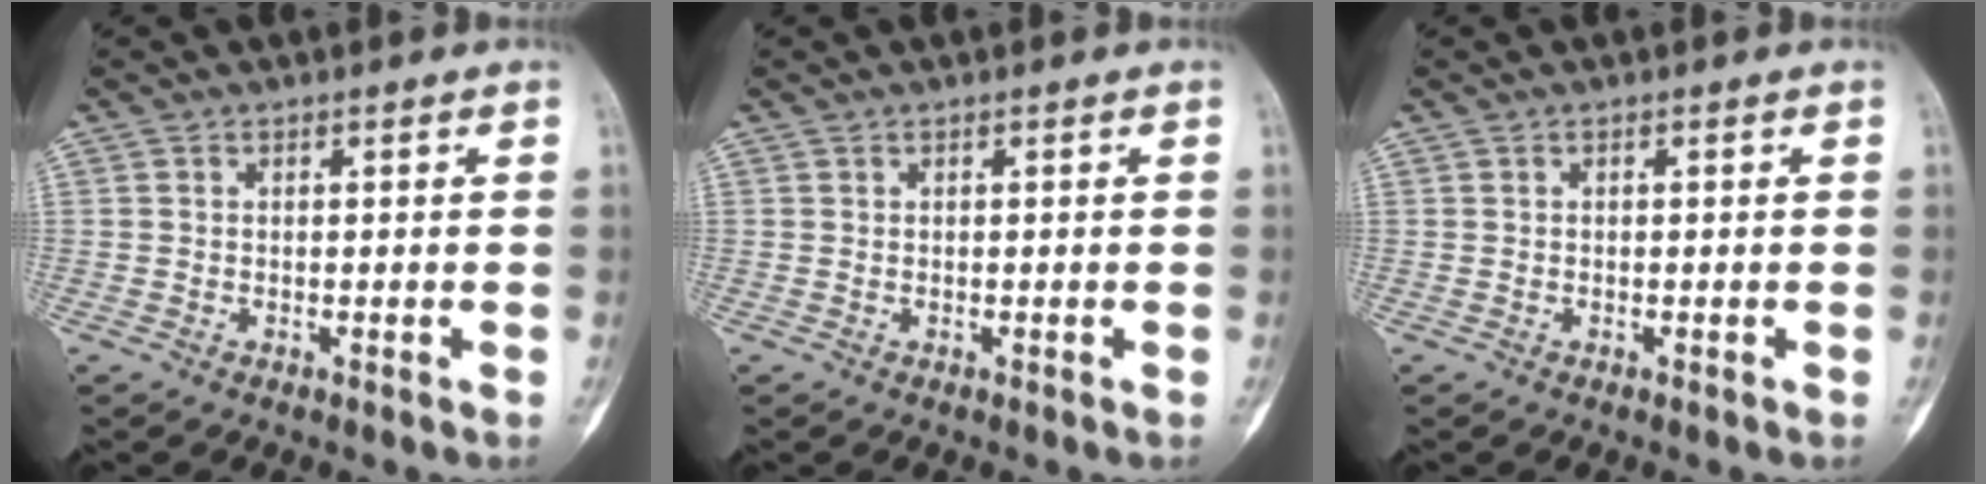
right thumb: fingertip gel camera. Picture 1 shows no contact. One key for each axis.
{"total": 0.0}
{"total": 0.0}